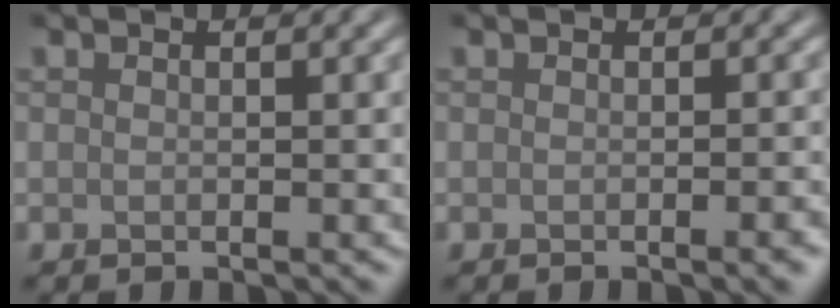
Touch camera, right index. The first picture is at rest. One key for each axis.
{"total": 2.6, "fx": -0.8, "fy": 0.8, "fz": 2.3, "tx": -0.014, "ty": 0.002, "tz": -0.010}